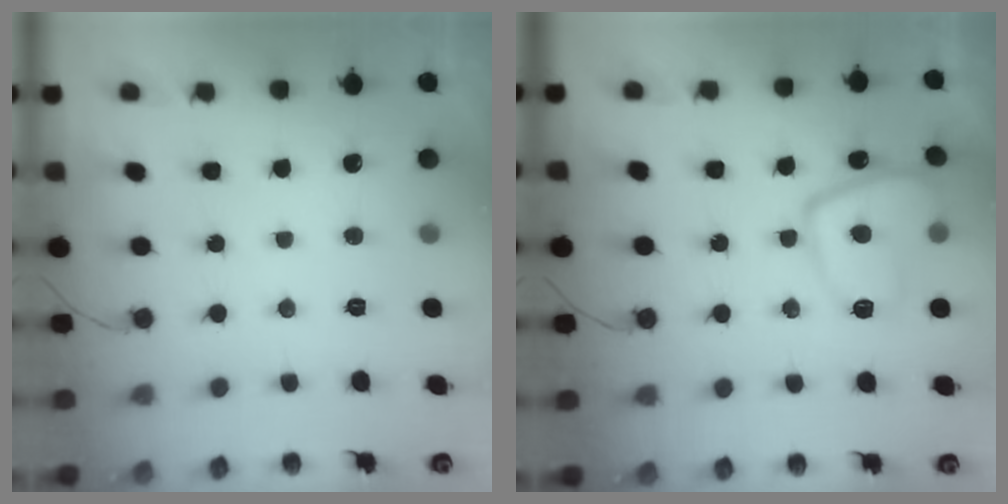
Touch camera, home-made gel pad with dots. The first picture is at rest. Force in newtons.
{"total": 10.8, "press": 10.7, "slide": 1.2}